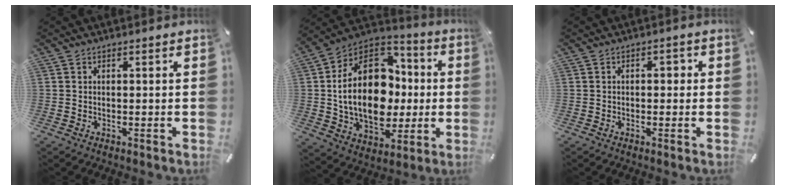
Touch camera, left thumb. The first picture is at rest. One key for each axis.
{"total": 23.3, "fx": 0.8, "fy": 16.6, "fz": 16.4, "tx": -0.315, "ty": 0.003, "tz": 0.020}
{"total": 1.8, "fx": -0.5, "fy": 1.2, "fz": 1.3, "tx": -0.027, "ty": 0.010, "tz": -0.013}